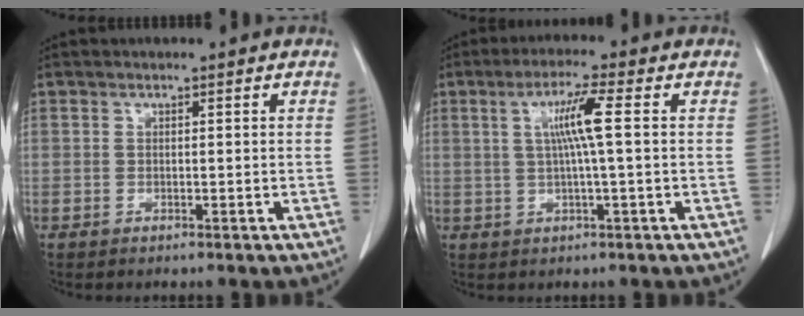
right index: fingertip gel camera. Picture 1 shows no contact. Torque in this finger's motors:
{"motor_torque": [0.76, 0.06, 0.24, 0.13]}